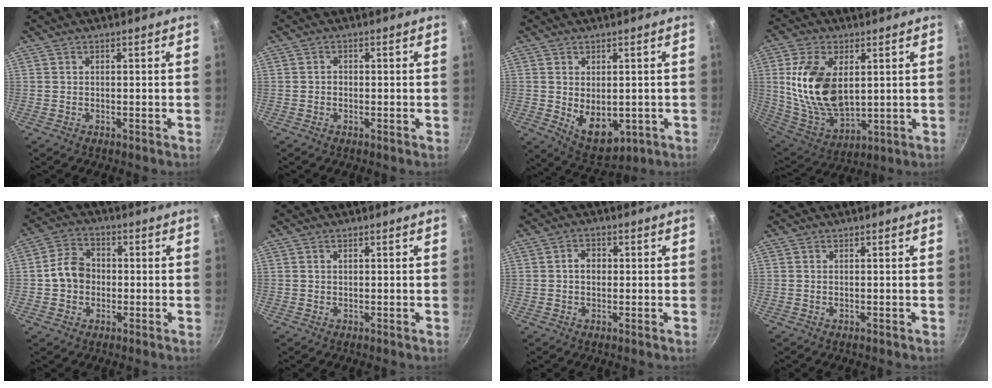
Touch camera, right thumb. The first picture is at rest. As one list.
[{"total": 1.0, "force": [-0.3, 0.9, 0.4], "torque": [-0.005, 0.003, -0.008]}, {"total": 8.6, "force": [-0.9, 5.5, 6.5], "torque": [-0.082, -0.017, 0.010]}, {"total": 17.2, "force": [3.1, 10.1, 13.5], "torque": [-0.243, -0.025, 0.073]}, {"total": 5.1, "force": [0.2, 3.5, 3.7], "torque": [-0.063, 0.009, 0.001]}, {"total": 0.0}, {"total": 3.2, "force": [0.1, 2.5, 2.0], "torque": [-0.015, 0.011, -0.001]}, {"total": 0.0}]